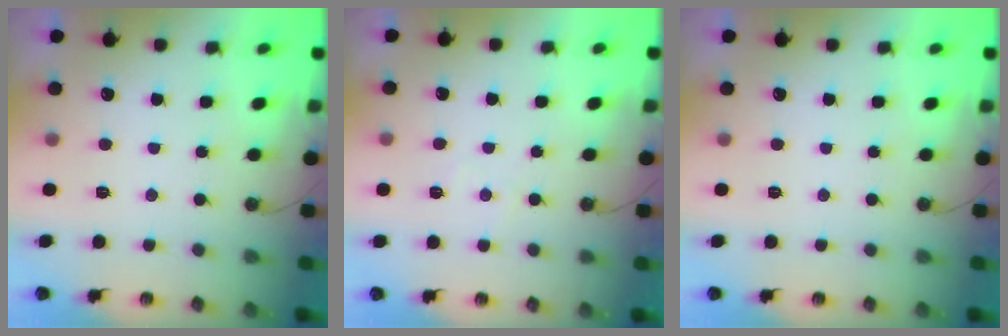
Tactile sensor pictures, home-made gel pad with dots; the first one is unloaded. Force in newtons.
{"total": 4.2, "press": 4.2, "slide": 0.7}
{"total": 0.0}